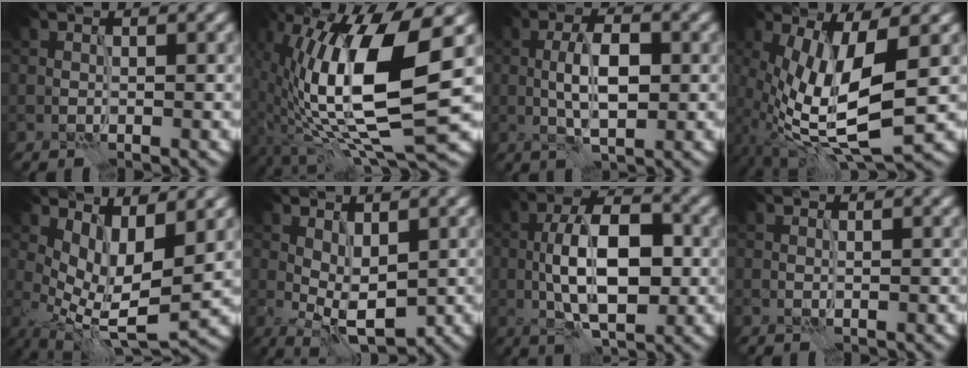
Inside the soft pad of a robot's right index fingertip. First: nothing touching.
{"total": 14.0, "force": [-0.3, 4.4, 13.3], "torque": [-0.241, -0.011, -0.008]}
{"total": 4.5, "force": [-0.4, 1.7, 4.2], "torque": [-0.081, 0.002, -0.007]}
{"total": 11.2, "force": [-1.7, 3.8, 10.4], "torque": [-0.207, -0.022, -0.027]}
{"total": 7.6, "force": [1.4, 3.2, 6.8], "torque": [-0.132, -0.013, 0.031]}
{"total": 4.1, "force": [-0.1, 1.6, 3.8], "torque": [-0.067, -0.006, 0.001]}
{"total": 8.7, "force": [-1.3, 3.7, 7.7], "torque": [-0.130, 0.011, -0.026]}
{"total": 0.0}